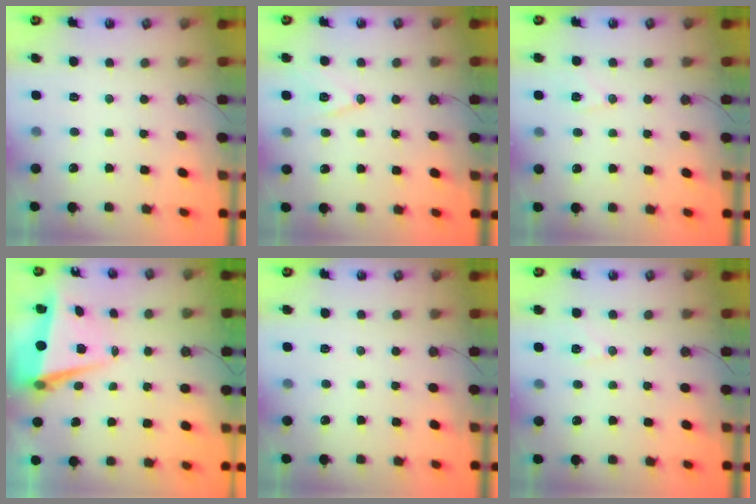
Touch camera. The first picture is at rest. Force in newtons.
{"total": 10.4, "press": 9.8, "slide": 3.5}
{"total": 7.2, "press": 7.2, "slide": 0.1}
{"total": 6.6, "press": 6.4, "slide": 1.6}
{"total": 2.0, "press": 0.8, "slide": 1.8}
{"total": 7.2, "press": 7.2, "slide": 0.1}